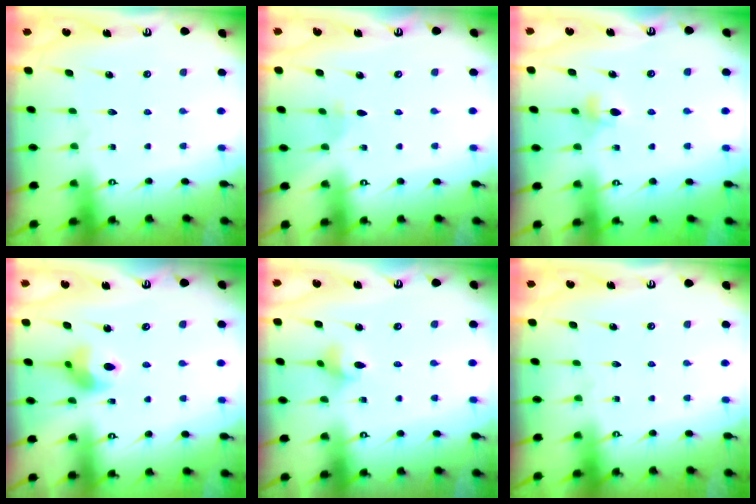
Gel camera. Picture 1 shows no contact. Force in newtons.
{"total": 1.4, "press": 1.4, "slide": 0.3}
{"total": 4.0, "press": 3.9, "slide": 0.6}
{"total": 9.0, "press": 8.9, "slide": 1.0}
{"total": 3.0, "press": 2.9, "slide": 0.6}
{"total": 0.0}